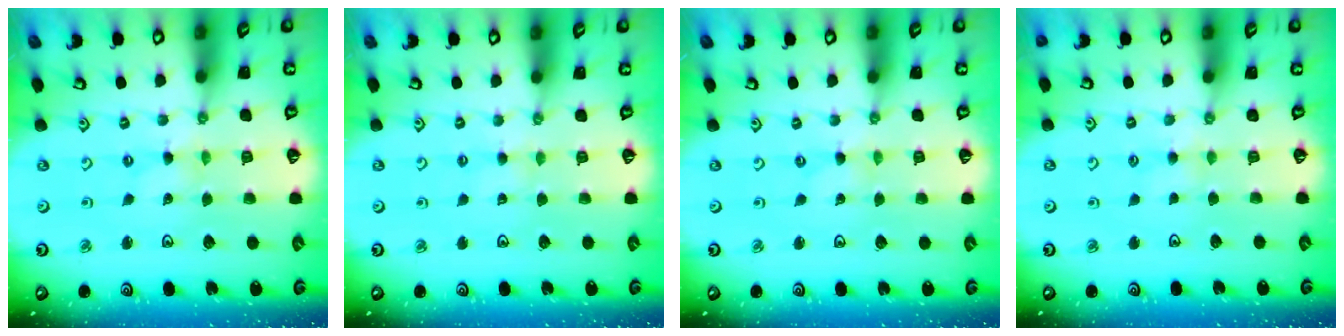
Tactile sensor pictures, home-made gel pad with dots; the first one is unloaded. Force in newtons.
{"total": 2.0, "press": 2.0, "slide": 0.3}
{"total": 0.0}
{"total": 2.8, "press": 2.8, "slide": 0.4}